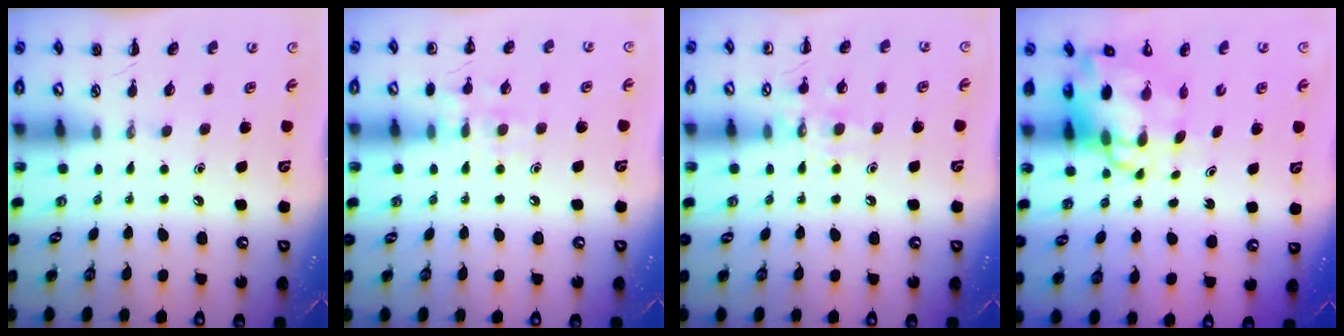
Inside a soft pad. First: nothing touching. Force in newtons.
{"total": 8.0, "press": 8.0, "slide": 0.8}
{"total": 8.6, "press": 8.5, "slide": 1.1}
{"total": 9.4, "press": 9.0, "slide": 2.8}